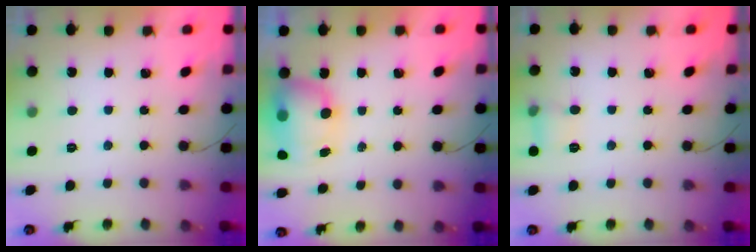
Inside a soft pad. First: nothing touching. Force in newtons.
{"total": 8.1, "press": 7.9, "slide": 1.9}
{"total": 5.2, "press": 4.9, "slide": 1.7}